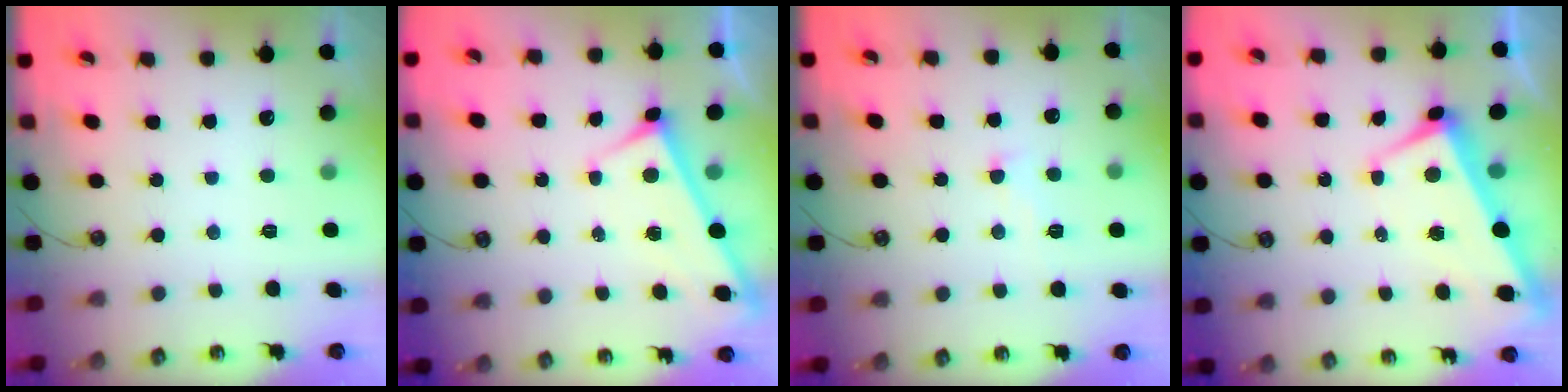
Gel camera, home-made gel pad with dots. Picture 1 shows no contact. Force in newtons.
{"total": 3.1, "press": 3.1, "slide": 0.3}
{"total": 0.8, "press": 0.4, "slide": 0.7}
{"total": 1.6, "press": 1.2, "slide": 0.9}